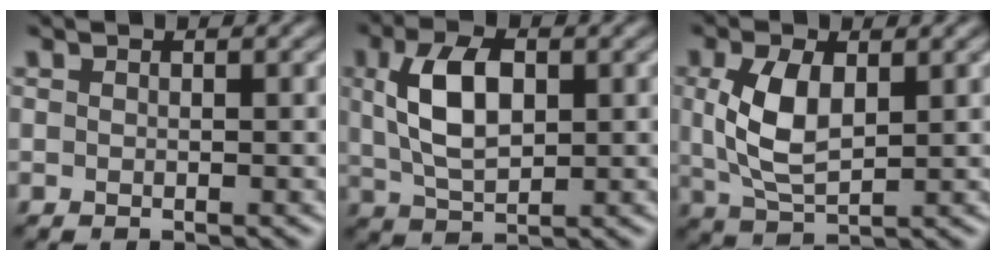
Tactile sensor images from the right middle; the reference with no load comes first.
{"total": 5.3, "force": [1.1, 2.8, 4.4], "torque": [-0.094, 0.007, 0.023]}
{"total": 4.6, "force": [0.7, 2.3, 3.9], "torque": [-0.094, 0.001, 0.020]}